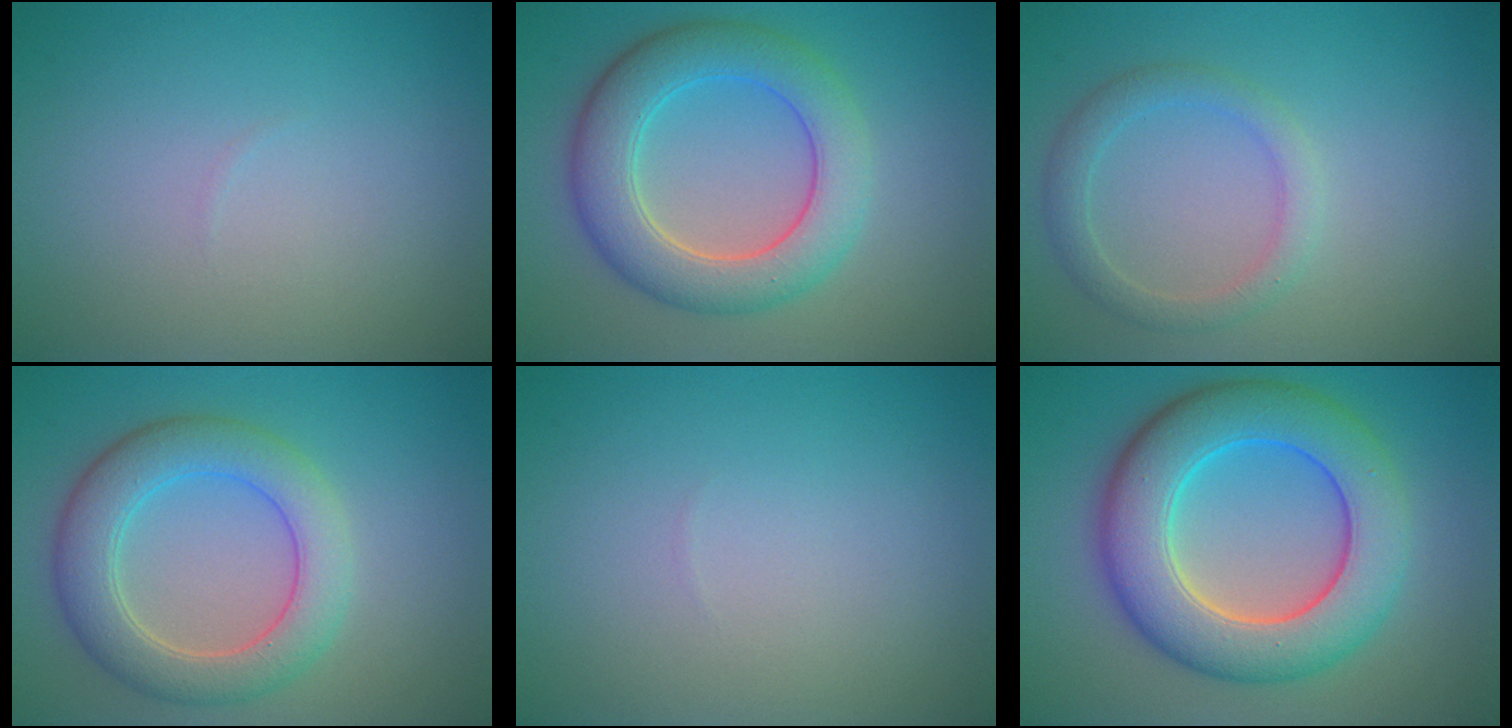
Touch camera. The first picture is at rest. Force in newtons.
{"total": 6.7, "press": 6.7, "slide": 0.4}
{"total": 2.4, "press": 2.4, "slide": 0.1}
{"total": 5.9, "press": 5.9, "slide": 0.3}
{"total": 0.0}
{"total": 9.4, "press": 9.4, "slide": 0.5}